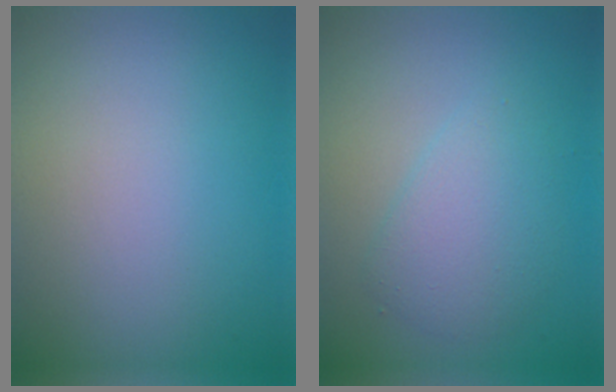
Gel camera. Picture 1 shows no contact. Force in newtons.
{"total": 3.2, "press": 3.2, "slide": 0.2}